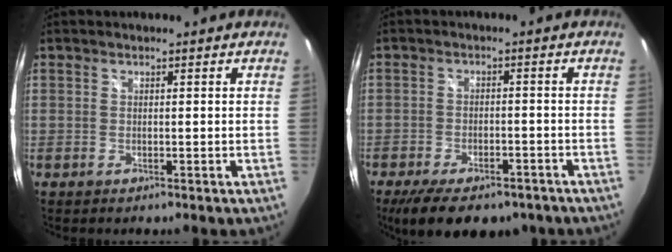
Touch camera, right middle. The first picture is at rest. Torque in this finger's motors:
{"motor_torque": [1.20, -0.92, 0.26, 0.09]}